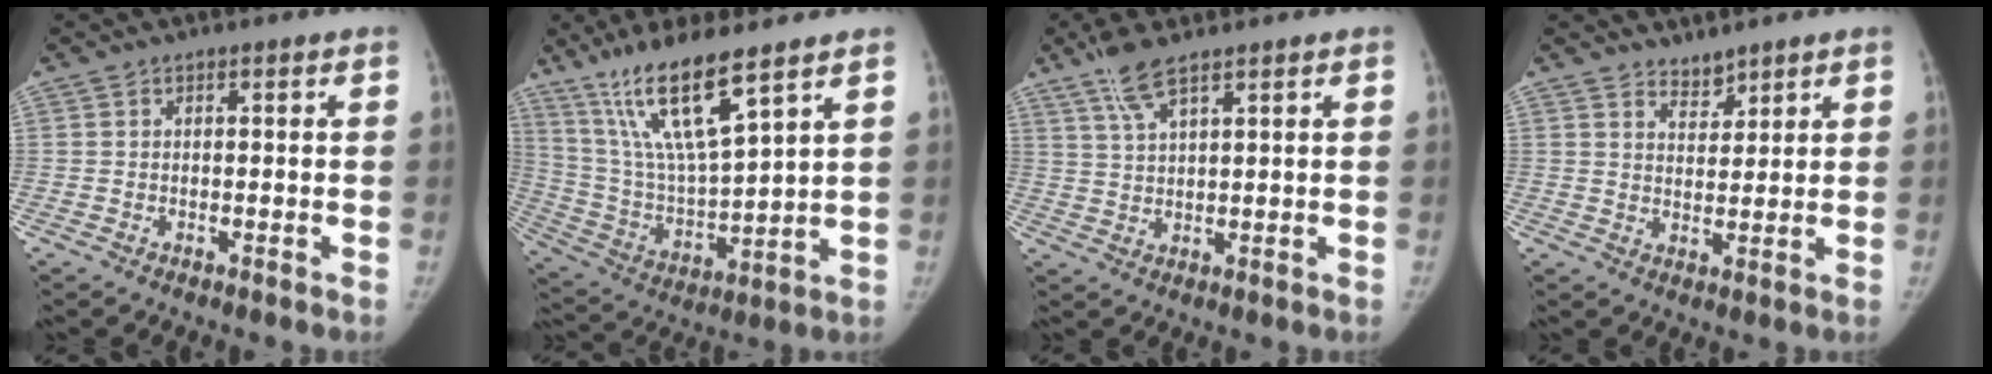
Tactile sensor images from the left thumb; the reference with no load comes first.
{"total": 16.2, "force": [10.7, 2.7, 11.8], "torque": [-0.223, -0.056, 0.221]}
{"total": 5.8, "force": [4.1, 1.1, 4.0], "torque": [-0.087, -0.011, 0.086]}
{"total": 3.2, "force": [2.9, 1.2, 0.5], "torque": [0.009, -0.025, 0.049]}